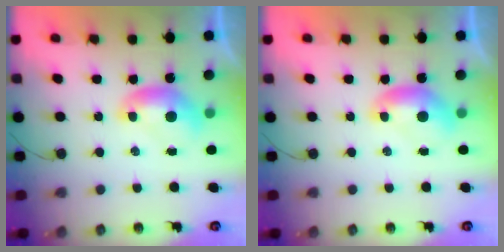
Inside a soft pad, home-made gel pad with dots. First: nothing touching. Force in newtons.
{"total": 0.0}